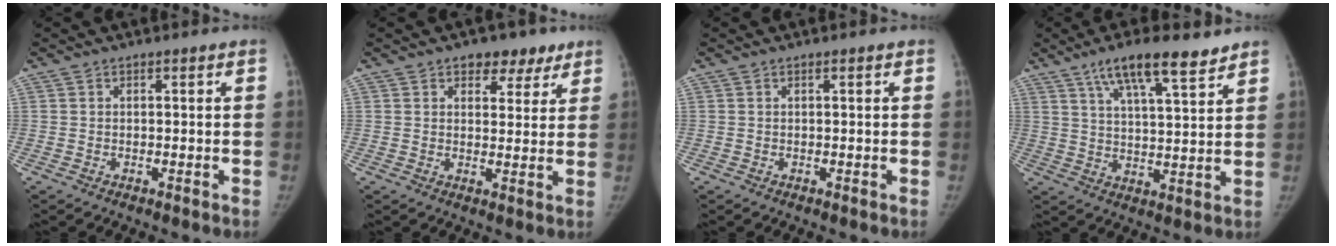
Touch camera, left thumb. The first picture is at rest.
{"total": 6.8, "force": [4.3, 4.2, 3.1], "torque": [0.003, -0.015, 0.058]}
{"total": 0.0}
{"total": 11.9, "force": [8.3, 2.9, 8.1], "torque": [-0.116, -0.034, 0.140]}